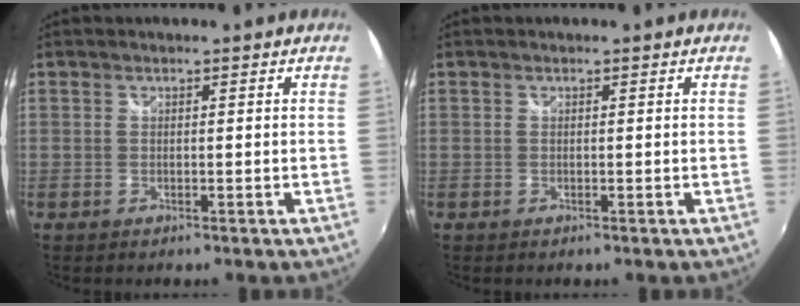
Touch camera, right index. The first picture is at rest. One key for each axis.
{"total": 0.0}